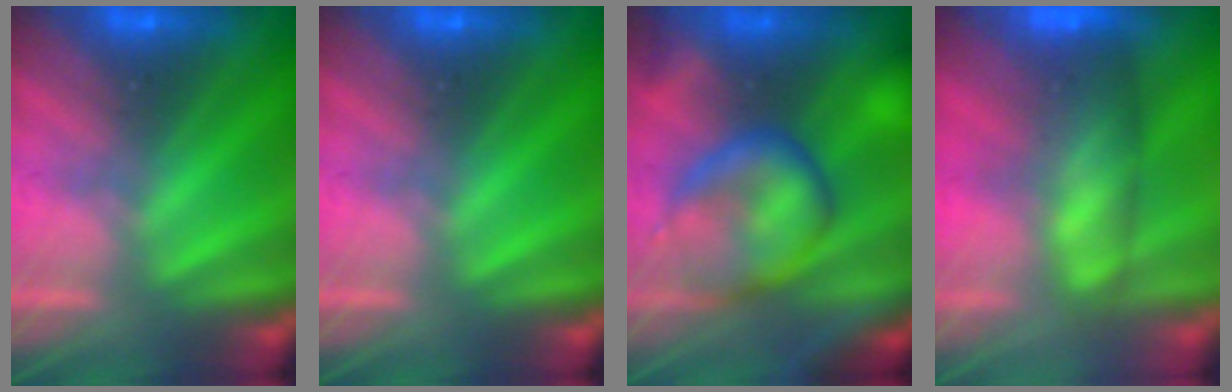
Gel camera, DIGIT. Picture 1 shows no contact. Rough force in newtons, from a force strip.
{"total": 0.0}
{"total": 5.8}
{"total": 7.0}